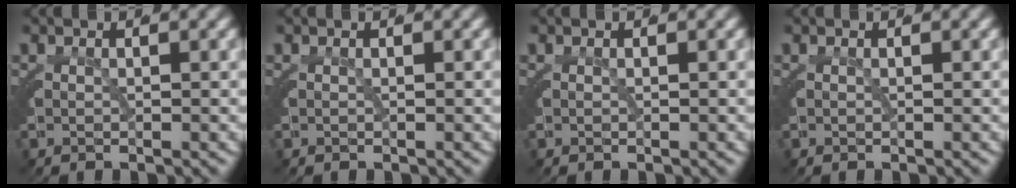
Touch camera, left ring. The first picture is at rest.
{"total": 0.0}
{"total": 0.0}
{"total": 0.0}